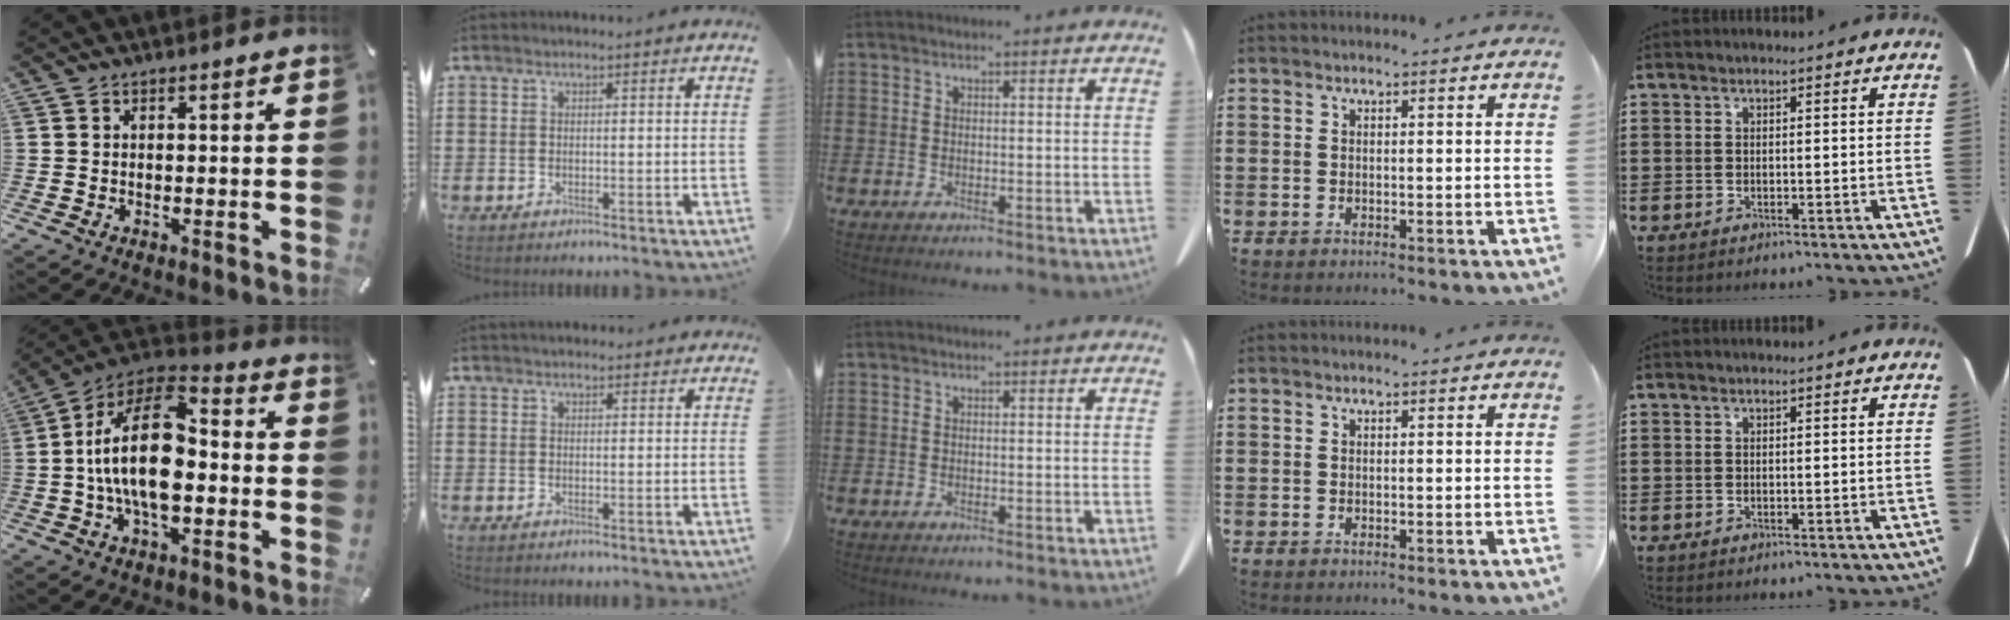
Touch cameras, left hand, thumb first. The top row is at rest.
{"thumb": {"total": 19.4, "force": [-2.3, 10.7, 16.0], "torque": [-0.313, 0.008, -0.044]}, "index": {"total": 1.5, "force": [1.4, 0.6, 0.3], "torque": [-0.008, 0.006, 0.026]}}